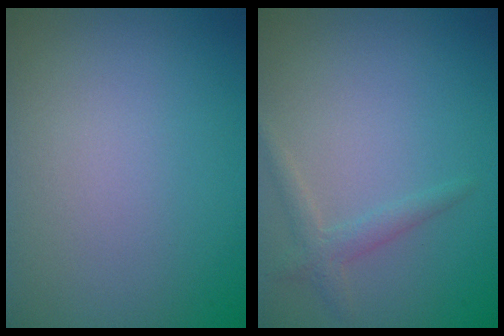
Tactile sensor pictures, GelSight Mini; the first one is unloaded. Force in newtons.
{"total": 1.6, "press": 1.6, "slide": 0.1}